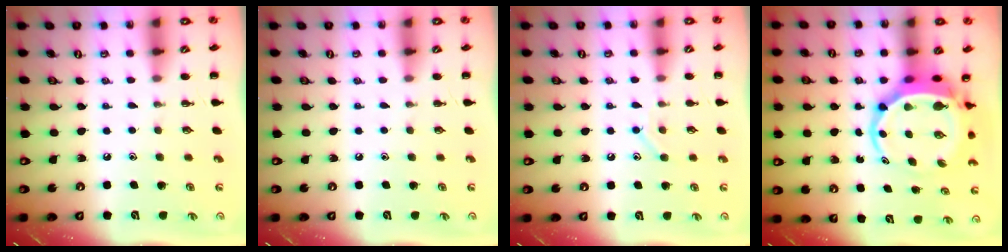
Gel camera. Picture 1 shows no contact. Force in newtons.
{"total": 0.0}
{"total": 7.9, "press": 7.8, "slide": 1.4}
{"total": 7.1, "press": 6.9, "slide": 1.6}